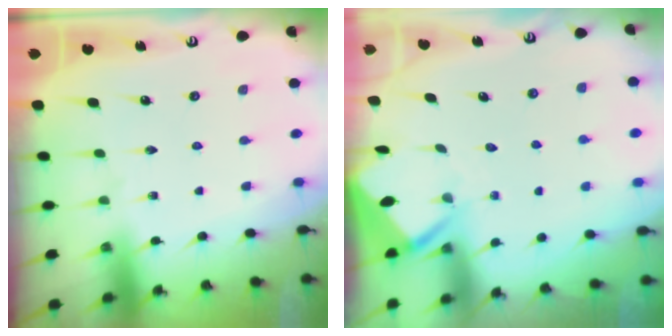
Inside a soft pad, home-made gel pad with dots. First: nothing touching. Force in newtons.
{"total": 3.4, "press": 3.4, "slide": 0.3}